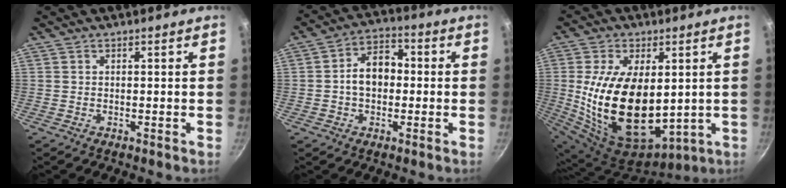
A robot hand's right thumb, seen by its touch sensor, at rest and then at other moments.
{"total": 8.5, "force": [-0.3, 6.1, 5.9], "torque": [-0.064, 0.027, -0.016]}
{"total": 22.0, "force": [1.3, 13.0, 17.7], "torque": [-0.321, -0.027, 0.045]}